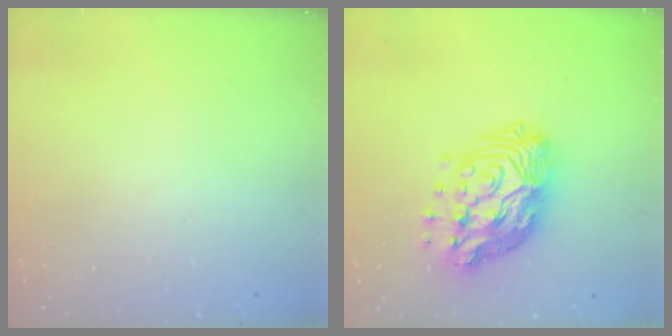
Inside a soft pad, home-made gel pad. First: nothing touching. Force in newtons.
{"total": 18.3, "press": 18.2, "slide": 1.8}